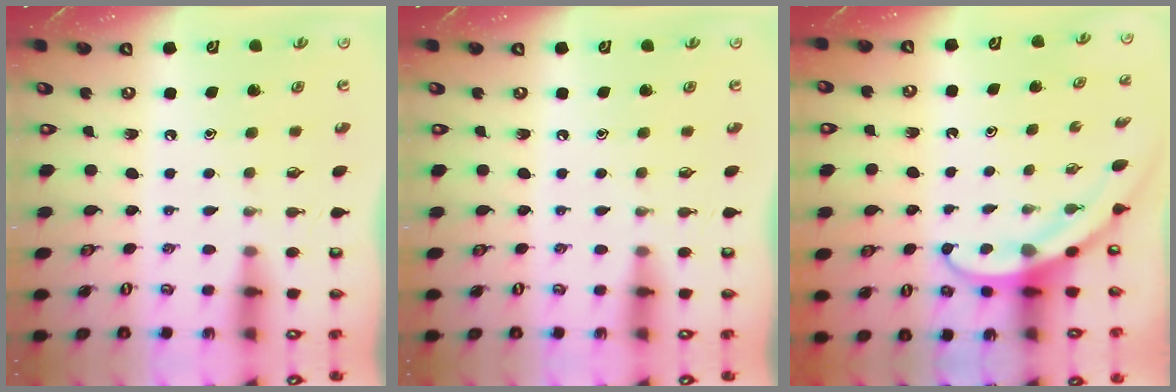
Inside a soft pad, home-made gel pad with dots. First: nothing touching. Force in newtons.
{"total": 0.0}
{"total": 3.7, "press": 3.7, "slide": 0.3}